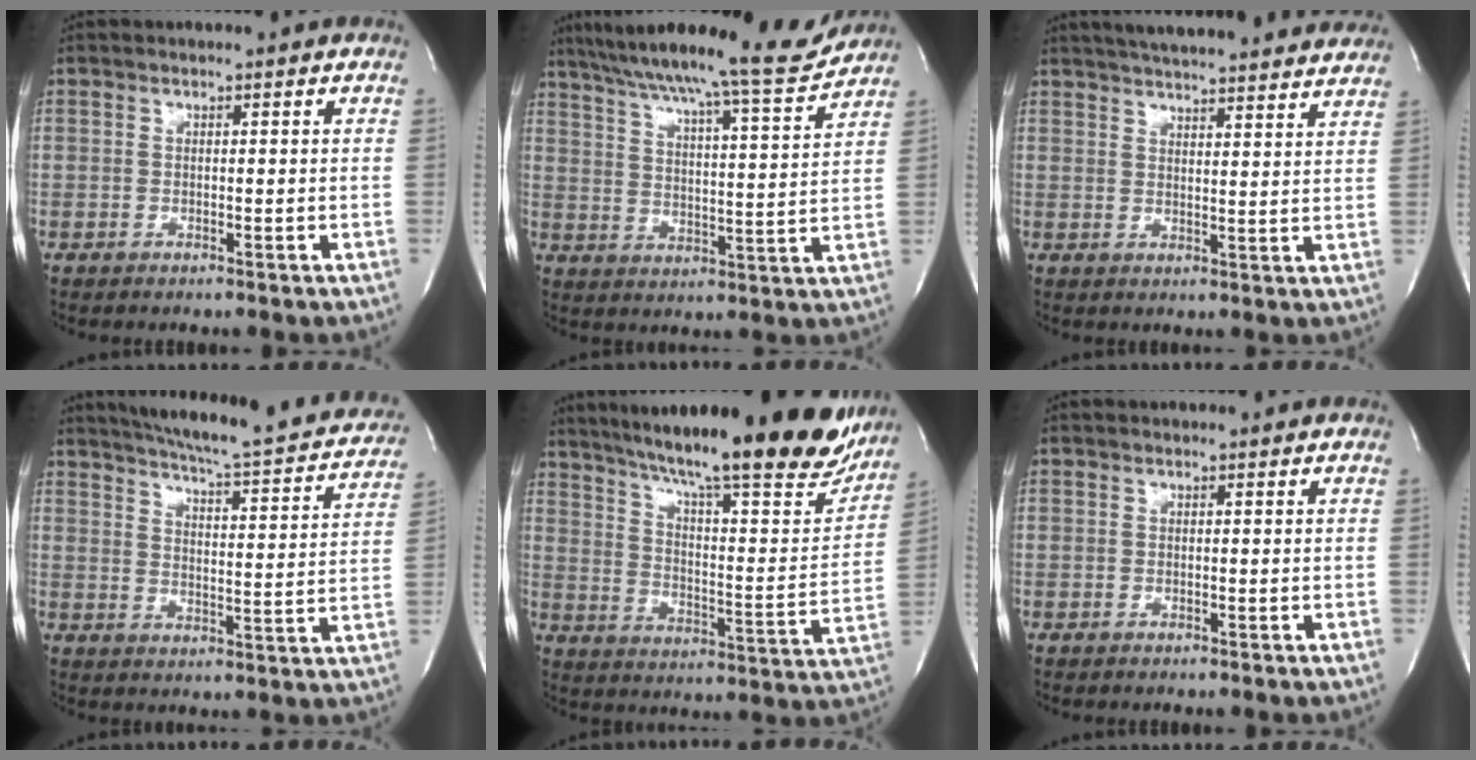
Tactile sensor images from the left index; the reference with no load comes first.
{"total": 17.1, "force": [15.6, -0.6, 7.1], "torque": [-0.115, -0.023, 0.225]}
{"total": 23.1, "force": [21.1, 2.5, 9.0], "torque": [-0.142, -0.001, 0.266]}
{"total": 23.1, "force": [20.6, 3.1, 9.9], "torque": [-0.148, -0.036, 0.253]}
{"total": 28.1, "force": [23.4, 3.9, 15.1], "torque": [-0.234, -0.048, 0.313]}
{"total": 0.0}